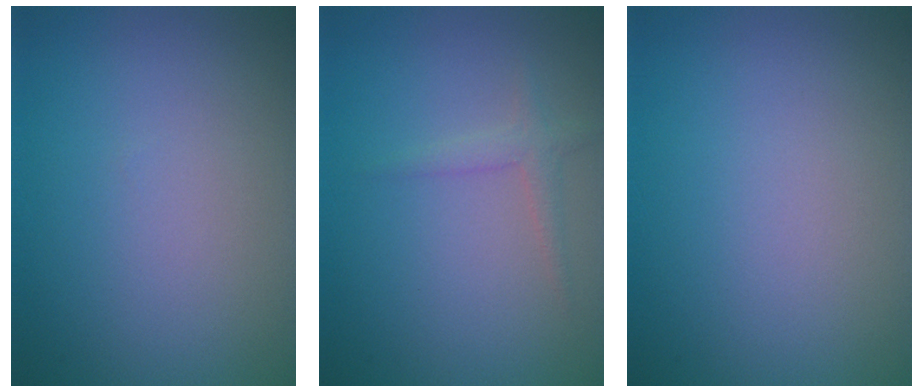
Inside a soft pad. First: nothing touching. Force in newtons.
{"total": 1.4, "press": 1.4, "slide": 0.0}
{"total": 0.0}